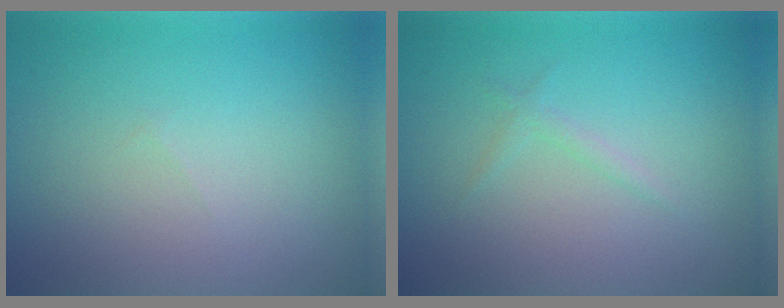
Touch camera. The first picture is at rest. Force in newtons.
{"total": 0.8, "press": 0.8, "slide": 0.0}